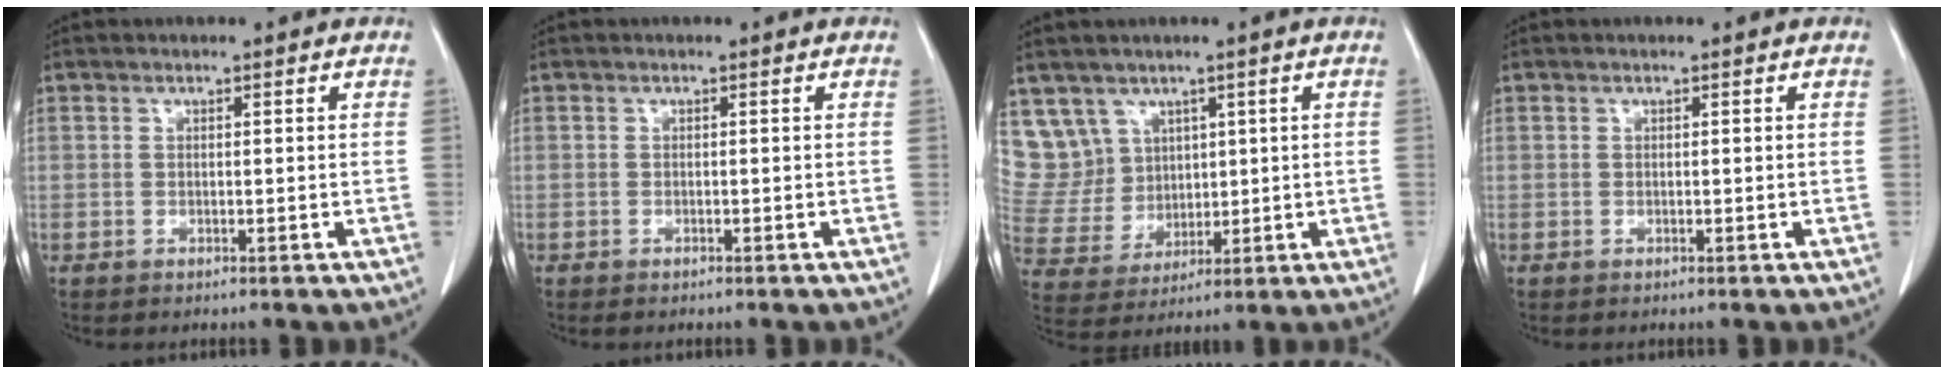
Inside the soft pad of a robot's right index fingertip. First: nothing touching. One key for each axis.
{"total": 0.0}
{"total": 8.7, "fx": 5.0, "fy": 7.1, "fz": 0.4, "tx": -0.020, "ty": 0.030, "tz": 0.116}
{"total": 0.0}